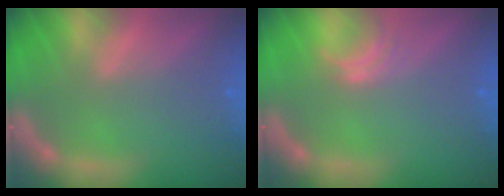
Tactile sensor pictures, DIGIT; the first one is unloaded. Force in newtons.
{"total": 1.5}